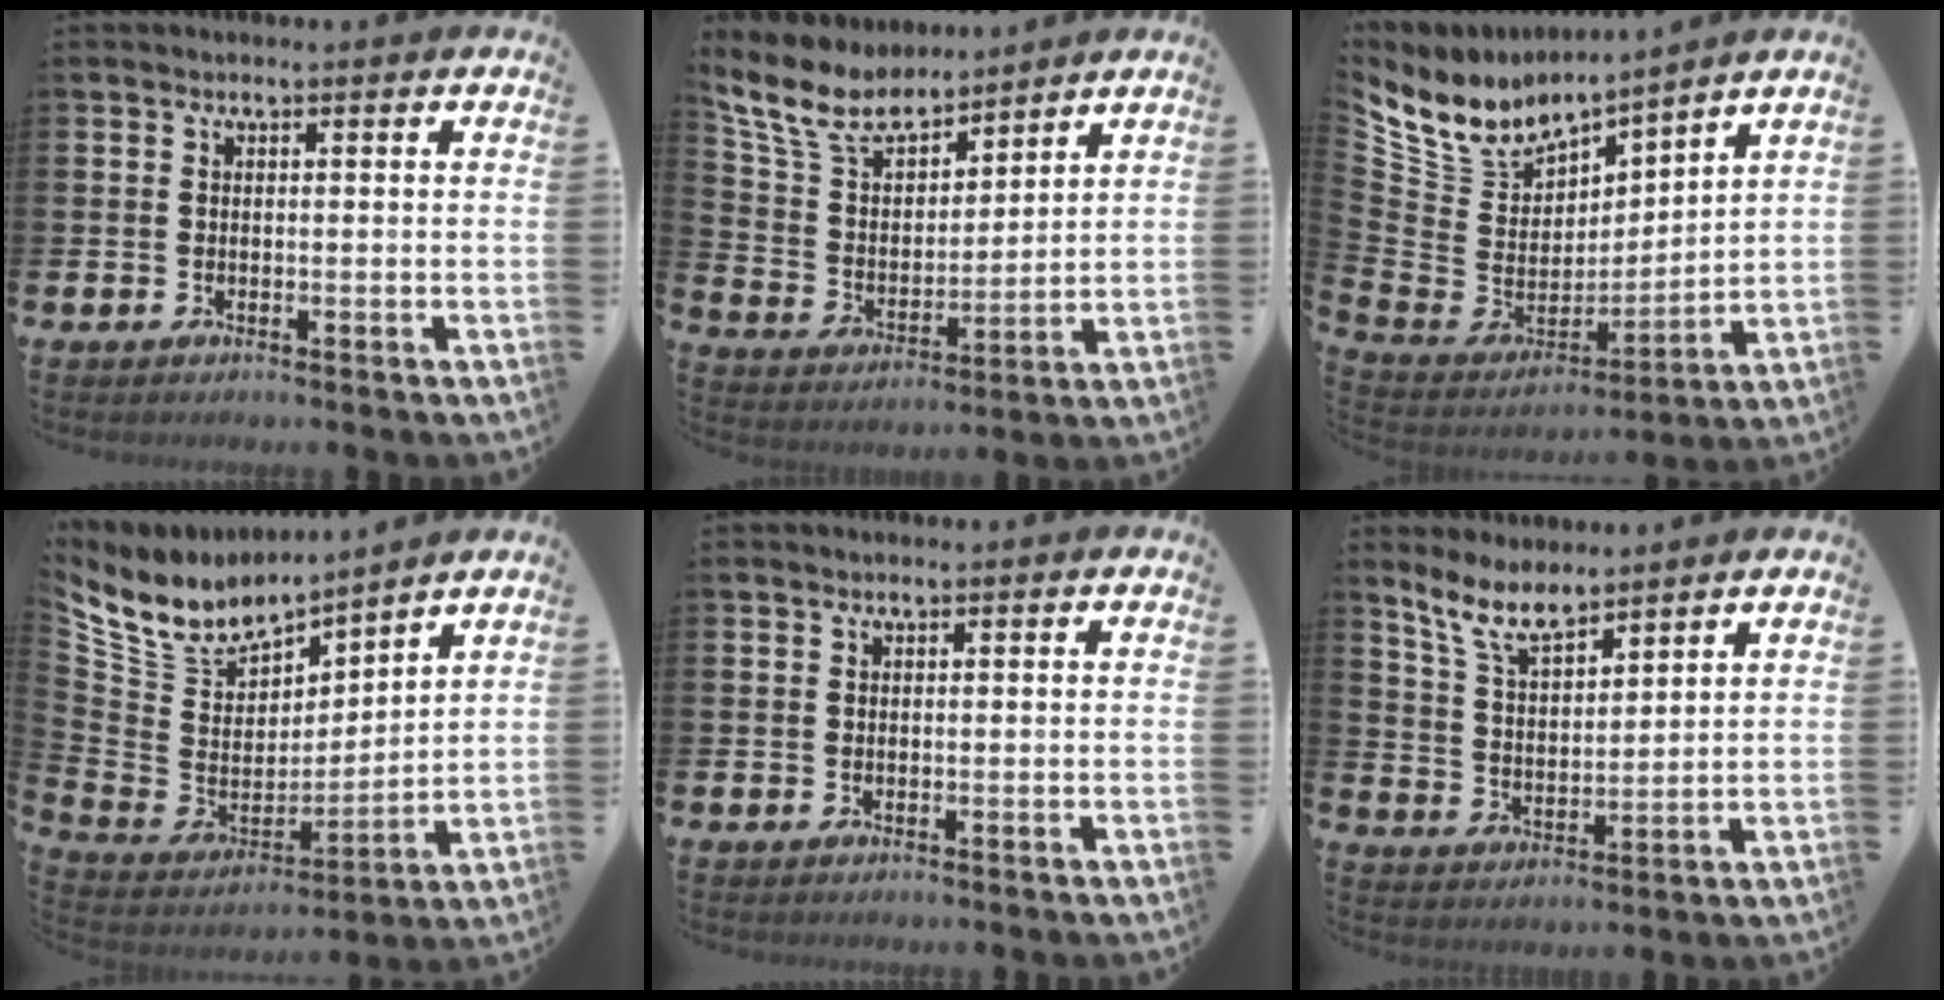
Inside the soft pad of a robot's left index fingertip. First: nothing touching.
{"total": 9.5, "force": [8.3, 3.6, 3.0], "torque": [-0.104, -0.040, 0.152]}
{"total": 7.9, "force": [7.3, 3.0, -0.1], "torque": [-0.060, -0.070, 0.133]}
{"total": 8.6, "force": [7.9, 3.2, 1.3], "torque": [-0.081, -0.063, 0.143]}
{"total": 0.0}
{"total": 7.4, "force": [6.6, 1.8, 2.9], "torque": [-0.085, -0.021, 0.122]}